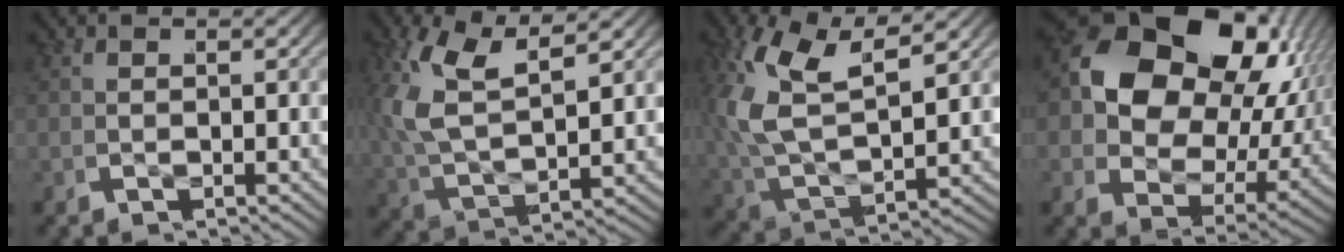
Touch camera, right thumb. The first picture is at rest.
{"total": 8.1, "force": [2.0, 5.2, 5.8], "torque": [-0.162, -0.024, 0.054]}
{"total": 9.0, "force": [1.8, 5.8, 6.6], "torque": [-0.179, -0.029, 0.048]}
{"total": 19.1, "force": [2.9, 13.6, 13.2], "torque": [-0.264, -0.022, 0.047]}